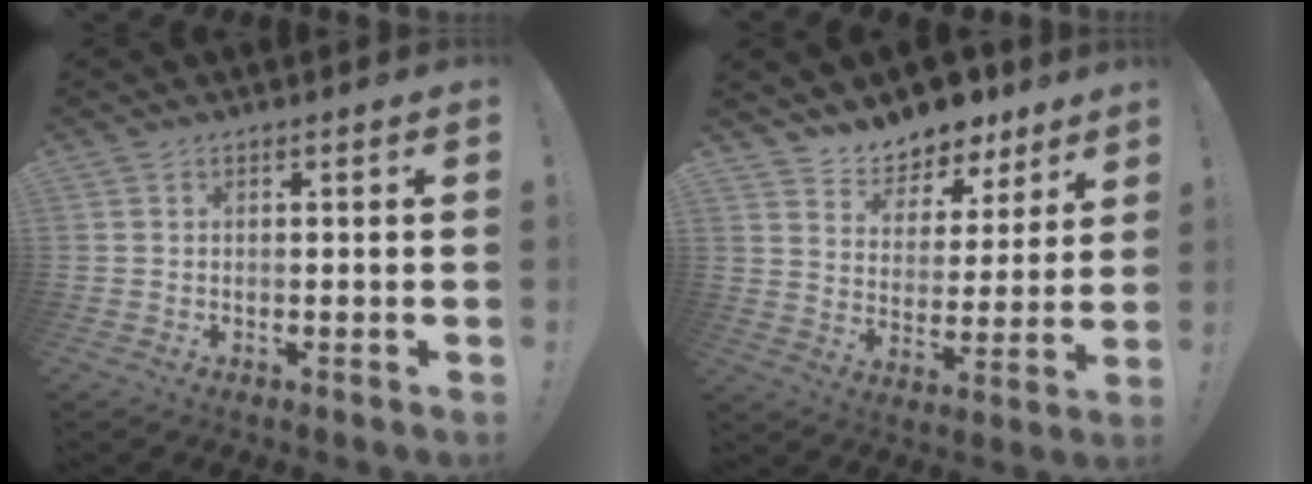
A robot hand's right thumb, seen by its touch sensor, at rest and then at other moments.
{"total": 8.6, "force": [7.9, 3.3, 0.3], "torque": [-0.014, -0.081, 0.147]}